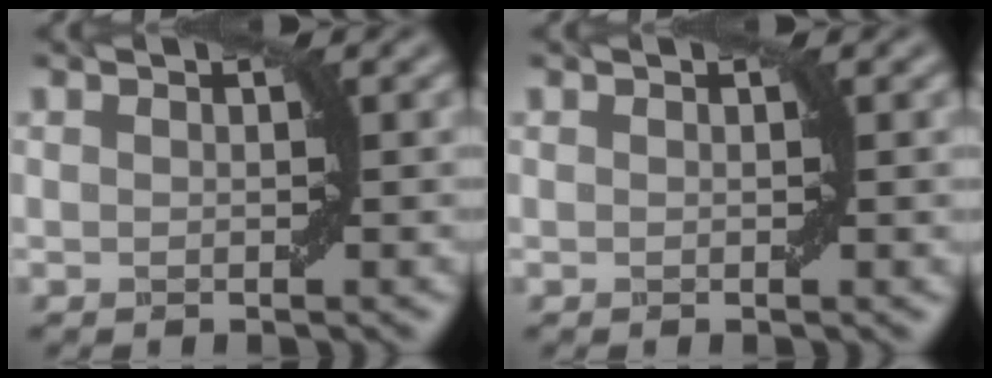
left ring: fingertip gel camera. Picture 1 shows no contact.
{"total": 0.6, "force": [0.1, -0.1, 0.5], "torque": [-0.005, 0.000, 0.002]}